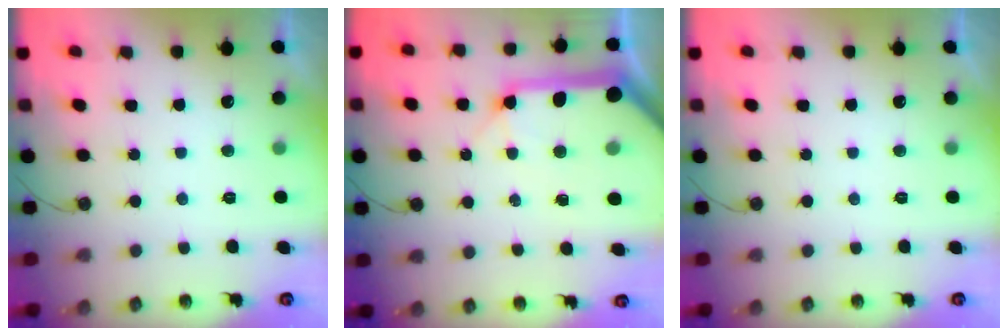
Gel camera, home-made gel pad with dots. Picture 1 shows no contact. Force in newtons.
{"total": 20.8, "press": 20.5, "slide": 3.1}
{"total": 0.0}